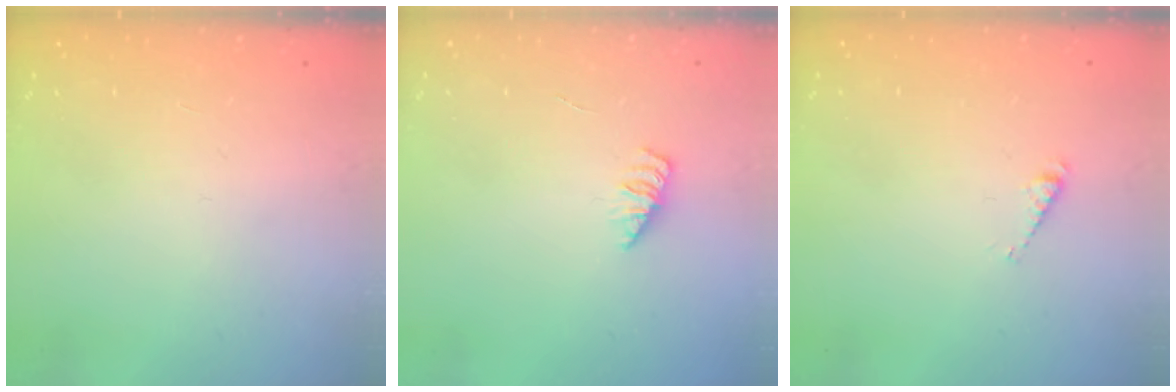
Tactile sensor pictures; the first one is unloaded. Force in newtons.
{"total": 1.7, "press": 1.7, "slide": 0.3}
{"total": 2.9, "press": 2.9, "slide": 0.3}